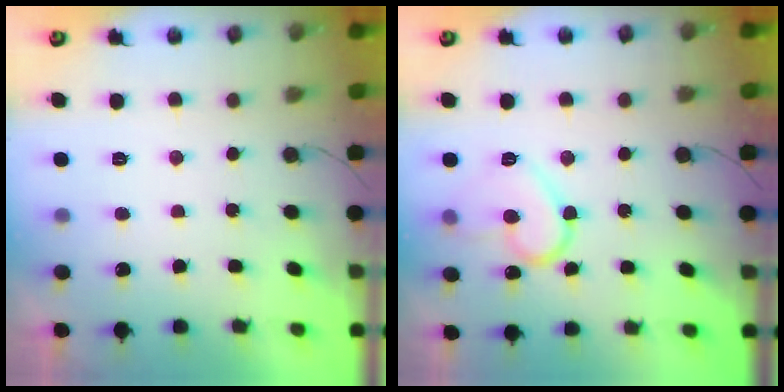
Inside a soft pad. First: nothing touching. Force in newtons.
{"total": 13.0, "press": 13.0, "slide": 1.1}